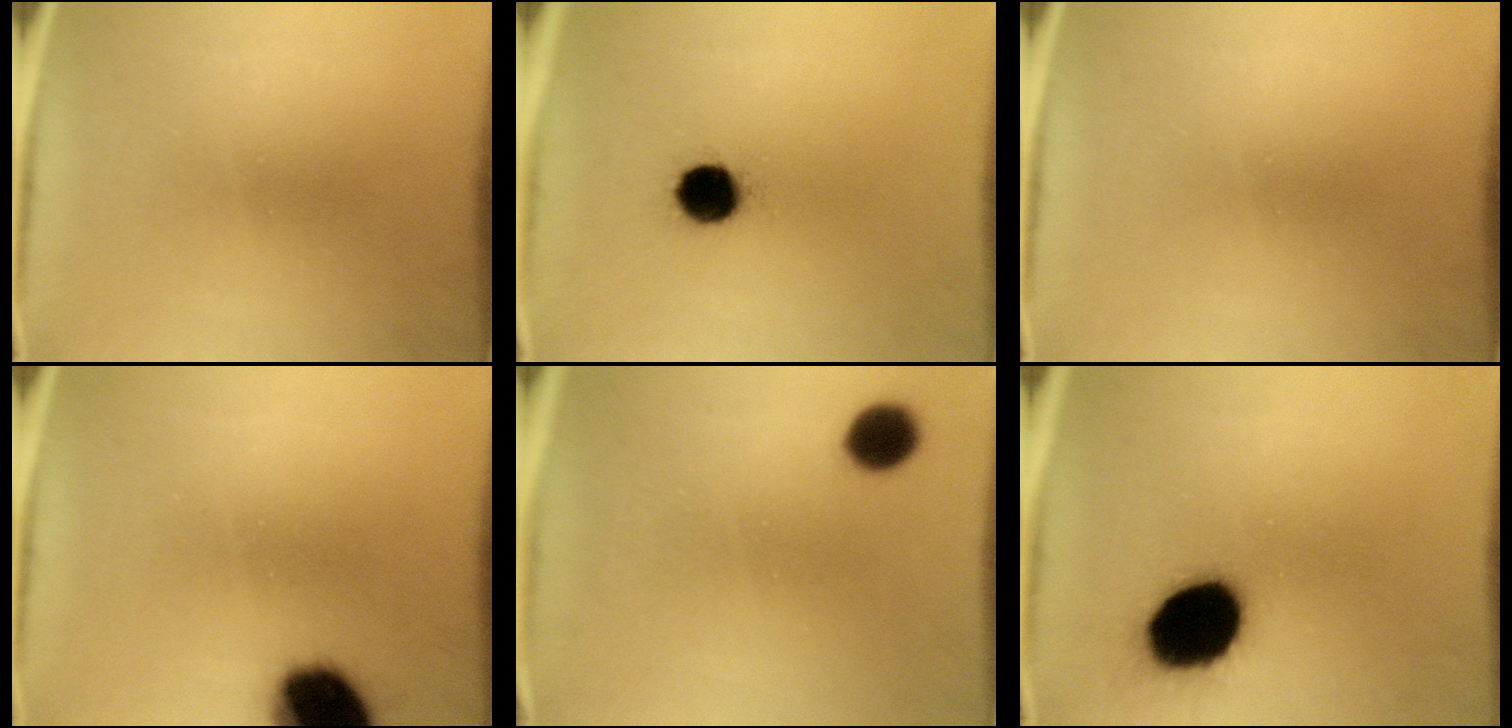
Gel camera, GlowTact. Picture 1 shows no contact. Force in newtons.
{"total": 8.5}
{"total": 0.0}
{"total": 16.4}
{"total": 6.1}
{"total": 19.4}